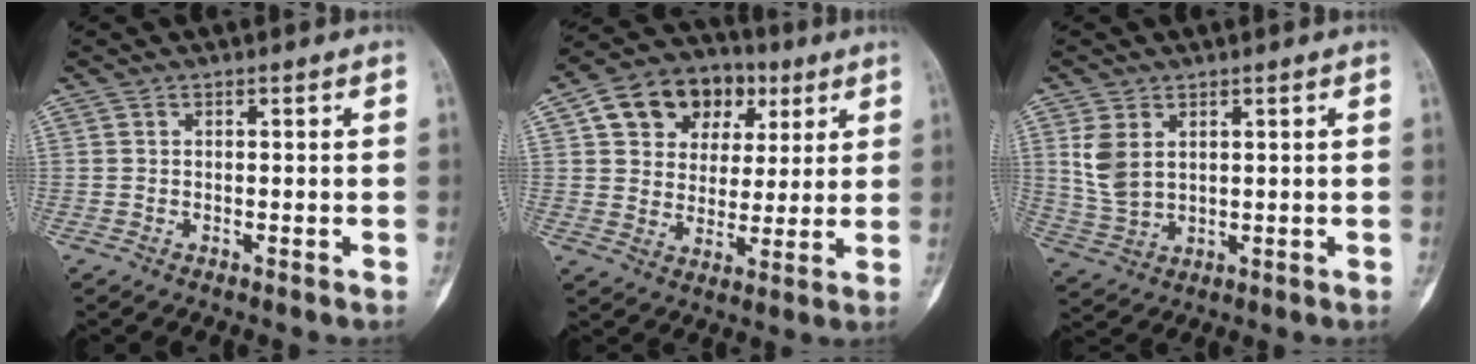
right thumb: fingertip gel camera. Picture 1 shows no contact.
{"total": 15.0, "force": [5.9, 11.6, 7.4], "torque": [-0.076, 0.003, 0.094]}
{"total": 6.5, "force": [2.1, 4.3, 4.4], "torque": [-0.084, -0.008, 0.055]}